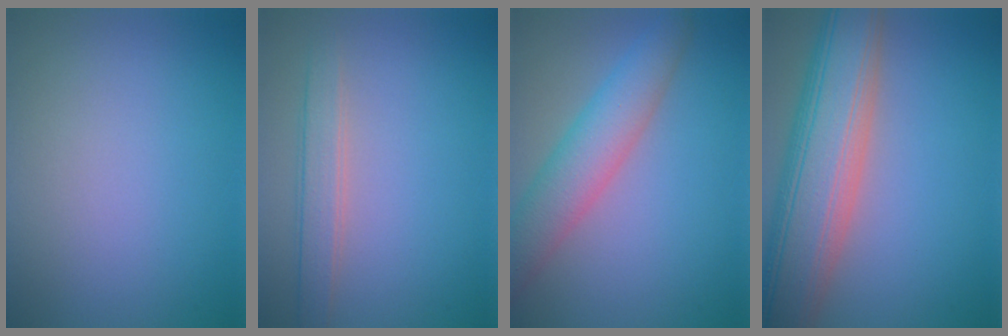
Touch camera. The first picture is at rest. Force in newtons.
{"total": 2.6, "press": 2.6, "slide": 0.2}
{"total": 5.4, "press": 5.4, "slide": 0.3}
{"total": 10.9, "press": 10.9, "slide": 0.9}